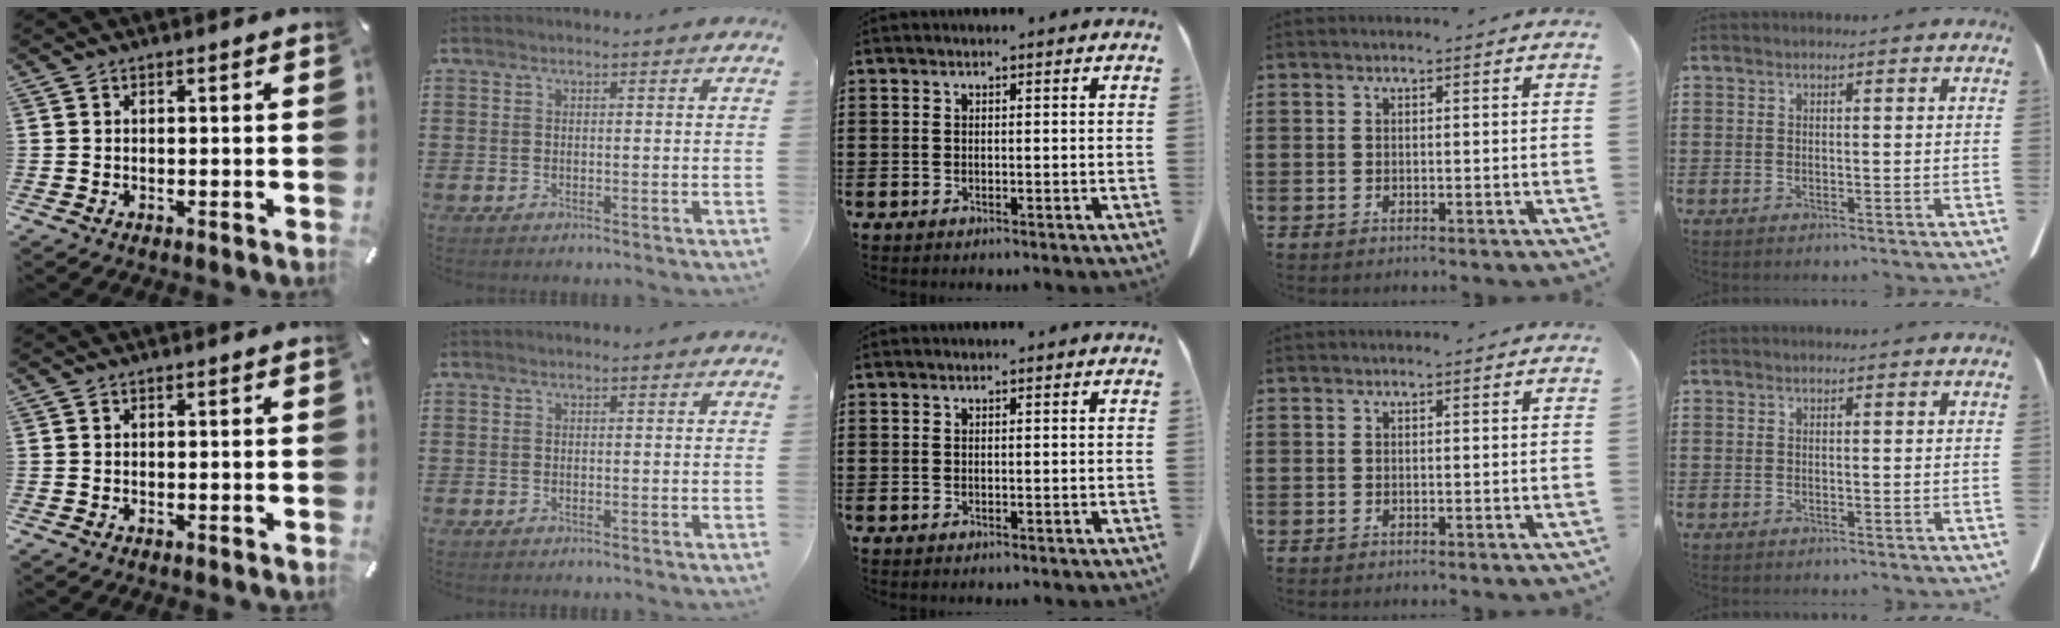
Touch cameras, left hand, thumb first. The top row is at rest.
{}